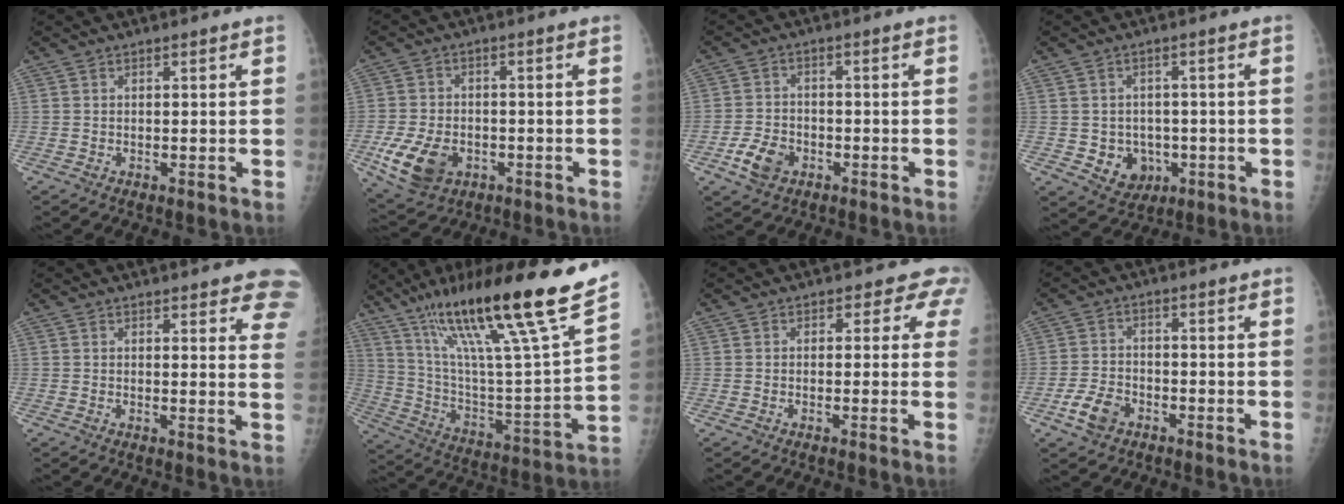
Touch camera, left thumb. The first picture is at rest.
{"total": 10.6, "force": [-3.7, 7.4, 6.6], "torque": [-0.124, 0.008, -0.057]}
{"total": 6.3, "force": [-2.9, 4.5, 3.4], "torque": [-0.056, 0.014, -0.051]}
{"total": 6.8, "force": [-1.5, 5.9, 3.0], "torque": [-0.016, 0.006, -0.010]}
{"total": 10.0, "force": [7.9, 2.8, 5.5], "torque": [-0.025, -0.030, 0.070]}
{"total": 28.5, "force": [18.6, 2.2, 21.4], "torque": [-0.338, -0.056, 0.324]}
{"total": 3.5, "force": [2.3, 2.5, 0.7], "torque": [0.025, -0.008, 0.001]}
{"total": 5.8, "force": [-3.0, 4.0, 2.9], "torque": [-0.052, 0.017, -0.052]}